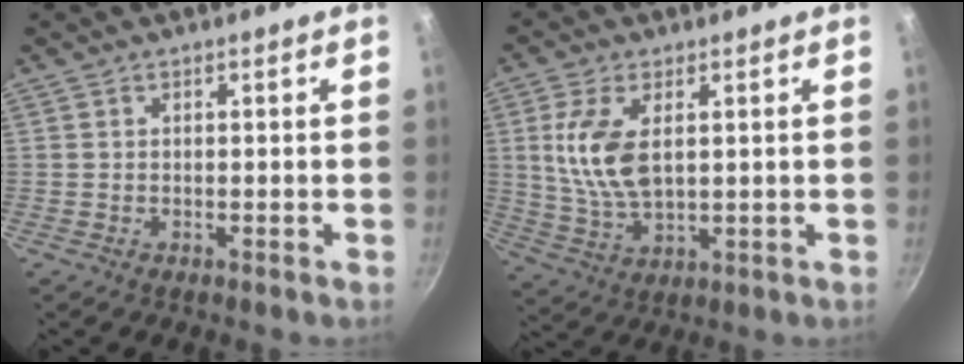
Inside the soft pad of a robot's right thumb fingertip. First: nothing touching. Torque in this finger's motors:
{"motor_torque": [-0.60, 1.14, 1.43, 0.23, 0.08]}